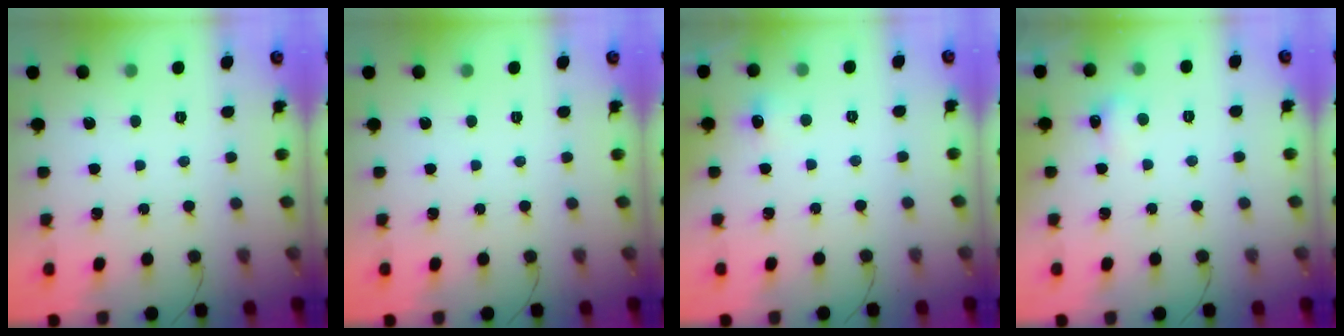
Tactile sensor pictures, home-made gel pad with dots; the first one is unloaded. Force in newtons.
{"total": 0.0}
{"total": 4.3, "press": 4.1, "slide": 1.3}
{"total": 4.7, "press": 3.8, "slide": 2.7}